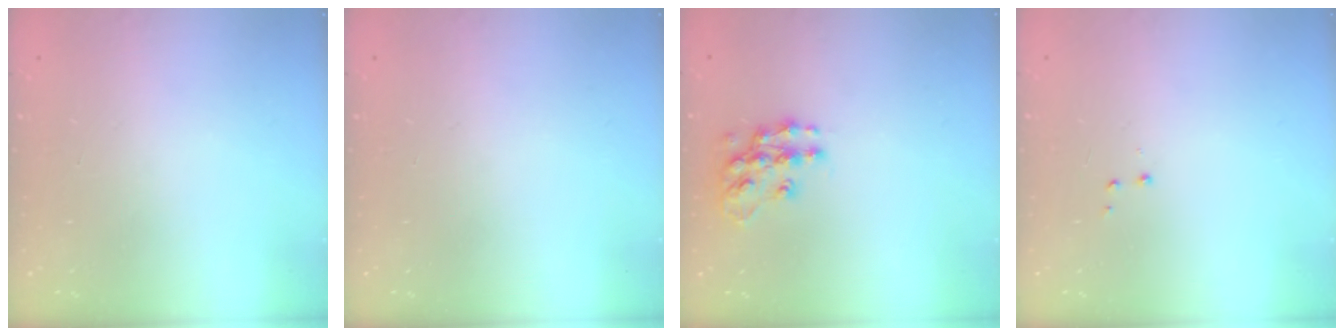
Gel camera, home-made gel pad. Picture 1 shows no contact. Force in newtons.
{"total": 0.0}
{"total": 11.8, "press": 11.7, "slide": 0.6}
{"total": 2.9, "press": 2.8, "slide": 0.7}